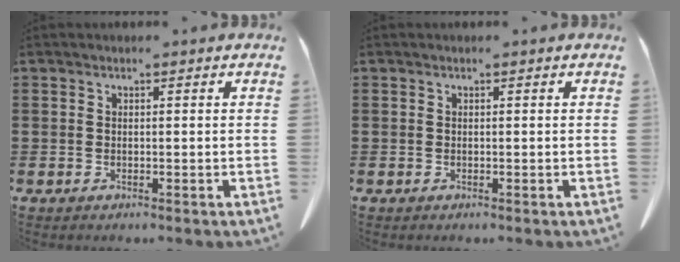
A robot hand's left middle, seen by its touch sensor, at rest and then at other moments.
{"total": 0.0}